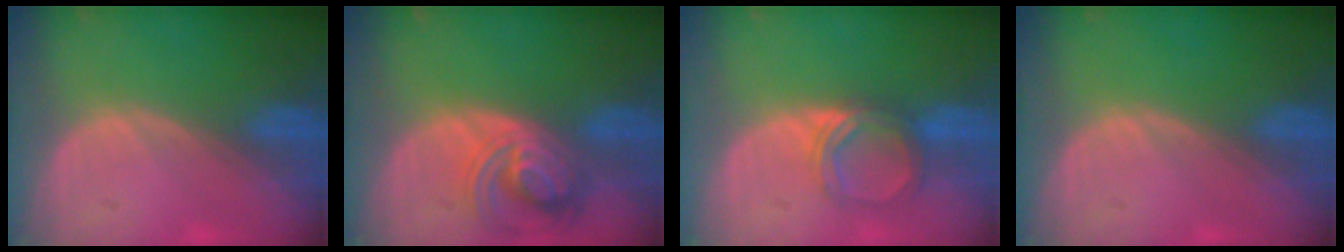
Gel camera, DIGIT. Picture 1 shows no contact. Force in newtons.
{"total": 7.7, "press": 6.9, "slide": 3.5}
{"total": 5.1, "press": 4.8, "slide": 1.8}
{"total": 0.0}